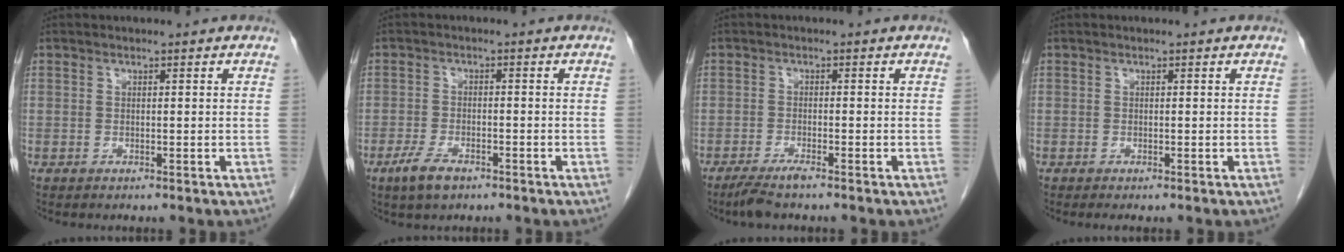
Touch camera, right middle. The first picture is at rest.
{"total": 4.1, "force": [-2.7, 1.5, 2.8], "torque": [-0.064, -0.003, -0.046]}
{"total": 3.1, "force": [-2.5, 0.0, 1.9], "torque": [-0.040, -0.007, -0.049]}
{"total": 0.5, "force": [-0.4, 0.0, 0.3], "torque": [-0.005, -0.002, -0.007]}